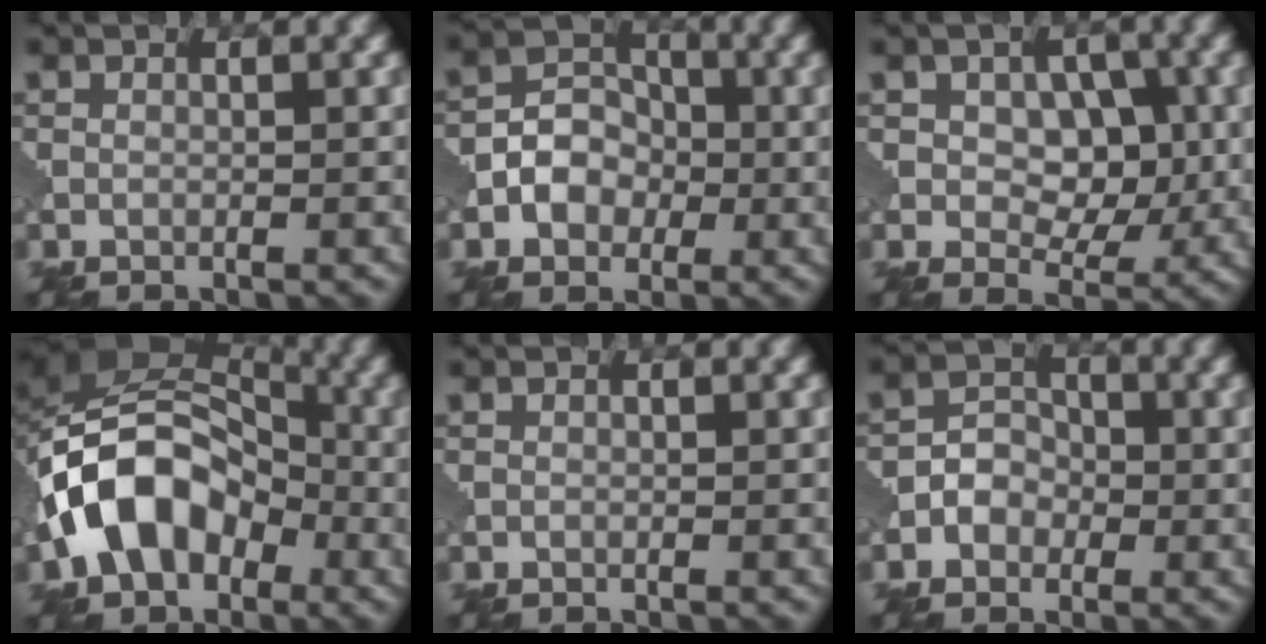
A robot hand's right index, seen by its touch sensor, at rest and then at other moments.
{"total": 3.7, "force": [-1.0, 3.1, 1.9], "torque": [-0.022, 0.008, -0.020]}
{"total": 5.5, "force": [0.5, 3.8, 4.0], "torque": [-0.053, -0.006, 0.008]}
{"total": 10.4, "force": [-2.9, 7.6, 6.5], "torque": [-0.108, 0.006, -0.067]}
{"total": 0.0}
{"total": 2.4, "force": [-0.8, 2.1, 1.0], "torque": [-0.006, 0.007, -0.022]}